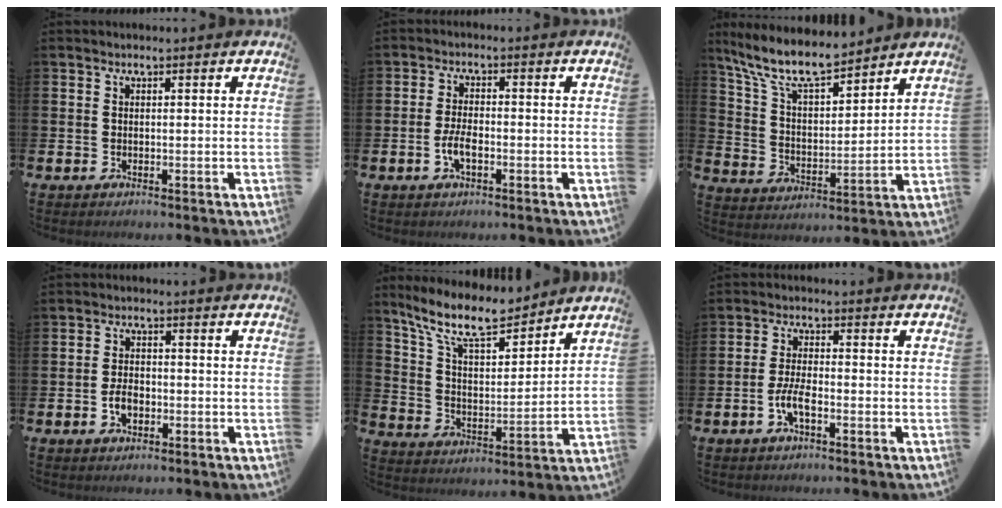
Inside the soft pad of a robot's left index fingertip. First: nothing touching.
{"total": 3.5, "force": [-1.1, 1.5, 3.0], "torque": [-0.058, 0.002, -0.022]}
{"total": 9.9, "force": [8.7, 2.2, 4.2], "torque": [-0.117, -0.045, 0.155]}
{"total": 2.8, "force": [-0.9, 1.8, 1.9], "torque": [-0.027, 0.000, -0.021]}
{"total": 10.7, "force": [9.3, 2.6, 4.5], "torque": [-0.115, -0.046, 0.167]}
{"total": 3.7, "force": [-1.6, 1.1, 3.2], "torque": [-0.072, 0.003, -0.032]}